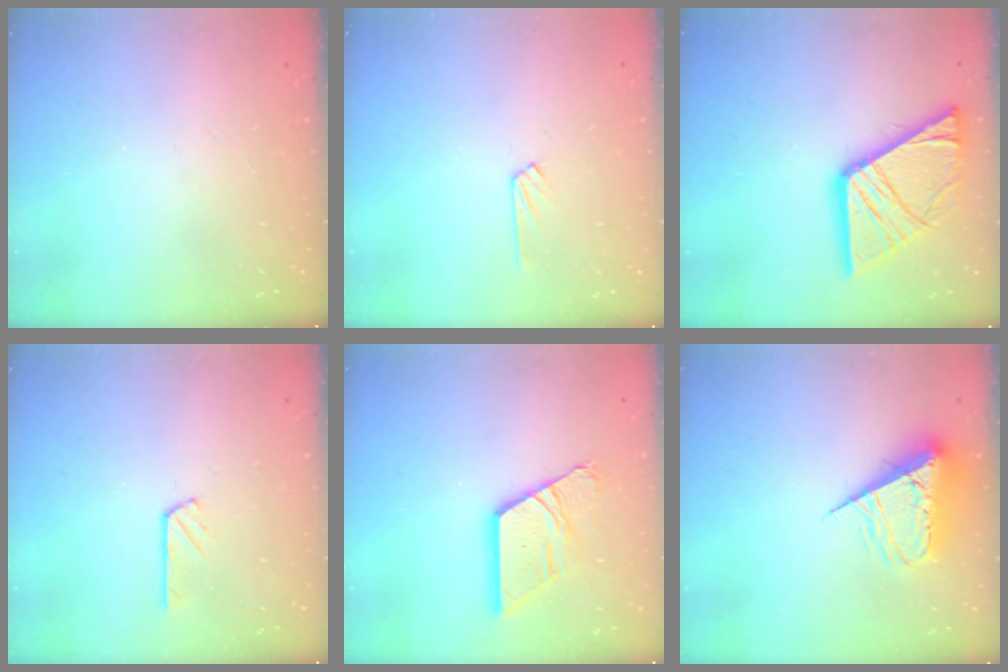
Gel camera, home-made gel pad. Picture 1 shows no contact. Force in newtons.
{"total": 4.9, "press": 4.8, "slide": 0.6}
{"total": 19.0, "press": 18.9, "slide": 2.4}
{"total": 2.8, "press": 2.8, "slide": 0.3}
{"total": 13.5, "press": 13.4, "slide": 1.5}
{"total": 9.9, "press": 9.8, "slide": 0.7}